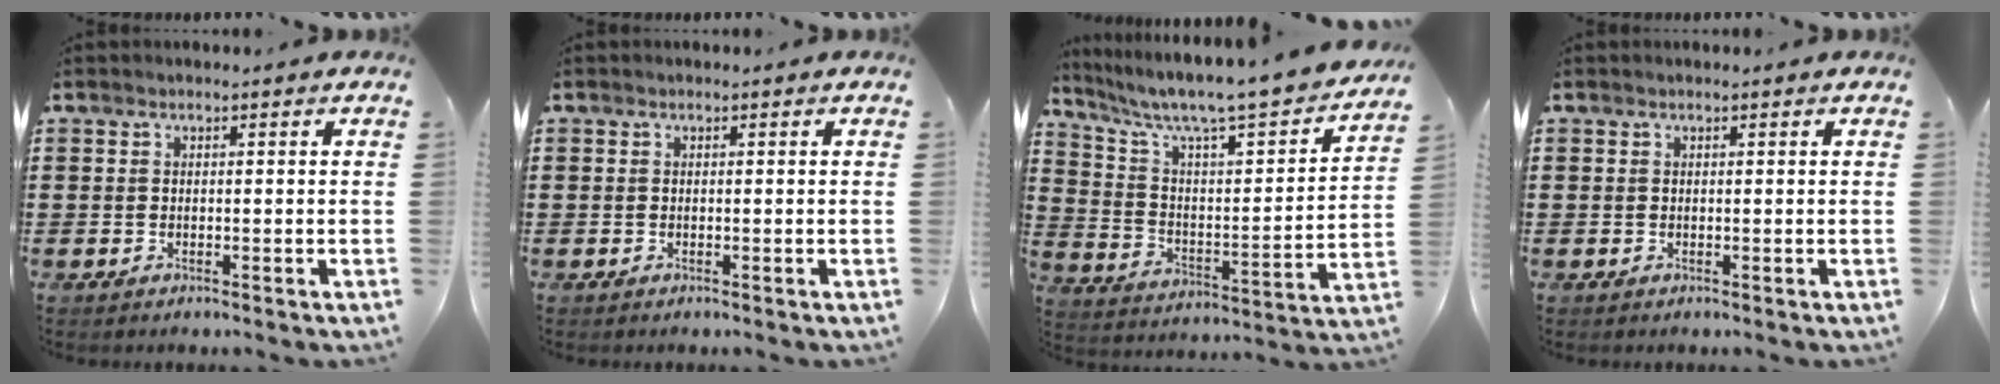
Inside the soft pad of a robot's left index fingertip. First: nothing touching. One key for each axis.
{"total": 0.0}
{"total": 7.0, "fx": 6.1, "fy": 0.5, "fz": 3.5, "tx": -0.097, "ty": -0.058, "tz": 0.095}
{"total": 0.0}